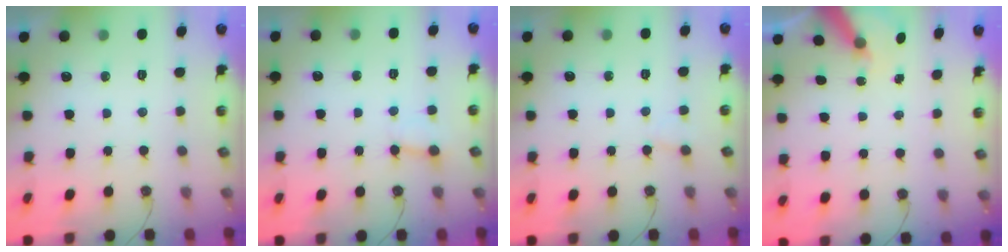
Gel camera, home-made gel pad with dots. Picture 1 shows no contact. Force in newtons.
{"total": 2.8, "press": 2.8, "slide": 0.3}
{"total": 2.3, "press": 2.3, "slide": 0.1}
{"total": 5.3, "press": 5.3, "slide": 0.7}